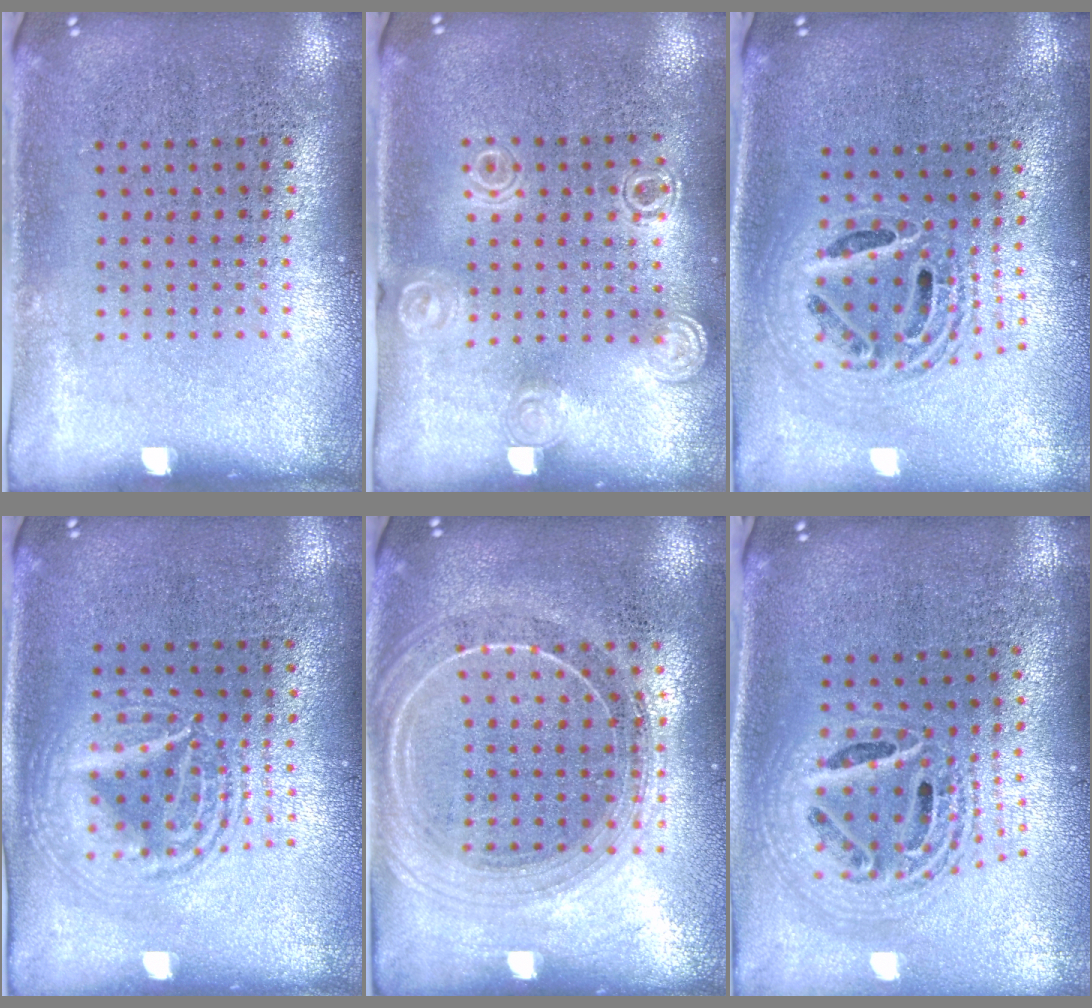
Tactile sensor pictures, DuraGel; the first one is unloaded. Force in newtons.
{"total": 1.3, "press": 1.2, "slide": 0.3}
{"total": 2.0, "press": 1.6, "slide": 1.2}
{"total": 2.2, "press": 2.2, "slide": 0.2}
{"total": 2.0, "press": 1.7, "slide": 0.9}
{"total": 2.3, "press": 1.8, "slide": 1.4}